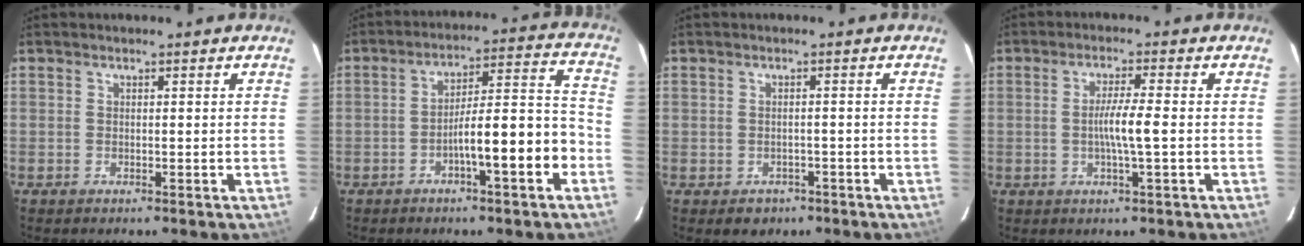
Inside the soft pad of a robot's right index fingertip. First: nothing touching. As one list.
[{"total": 11.1, "force": [-4.4, 1.1, 10.1], "torque": [-0.150, 0.028, -0.065]}, {"total": 2.7, "force": [-1.7, 2.0, 0.6], "torque": [-0.009, 0.006, -0.015]}, {"total": 4.6, "force": [-0.6, -0.4, 4.5], "torque": [-0.086, -0.002, -0.012]}]